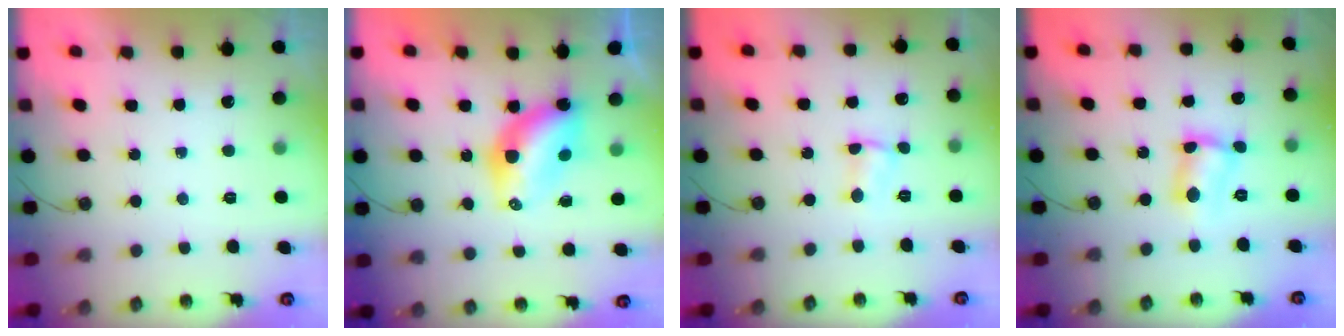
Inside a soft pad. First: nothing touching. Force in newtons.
{"total": 7.2, "press": 7.2, "slide": 0.4}
{"total": 2.0, "press": 2.0, "slide": 0.3}
{"total": 6.3, "press": 6.3, "slide": 0.3}